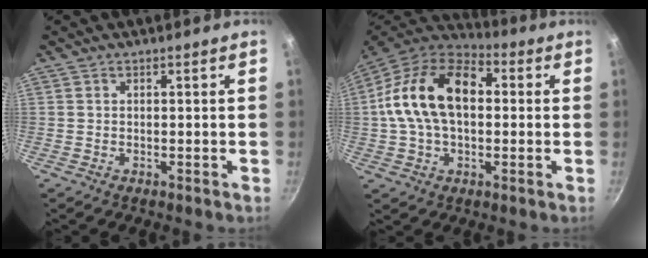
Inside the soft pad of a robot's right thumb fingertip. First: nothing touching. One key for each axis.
{"total": 19.2, "fx": 1.8, "fy": 12.1, "fz": 14.8, "tx": -0.242, "ty": 0.034, "tz": 0.012}